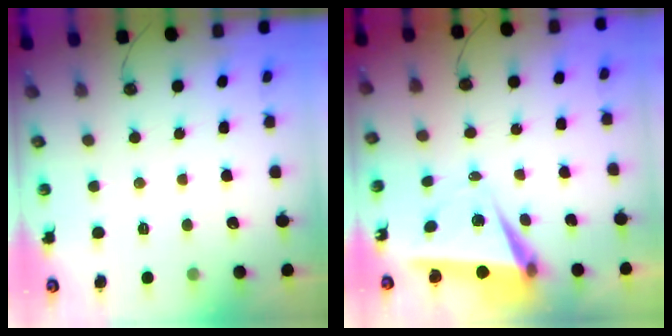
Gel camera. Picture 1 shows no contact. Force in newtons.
{"total": 6.0, "press": 4.1, "slide": 4.3}